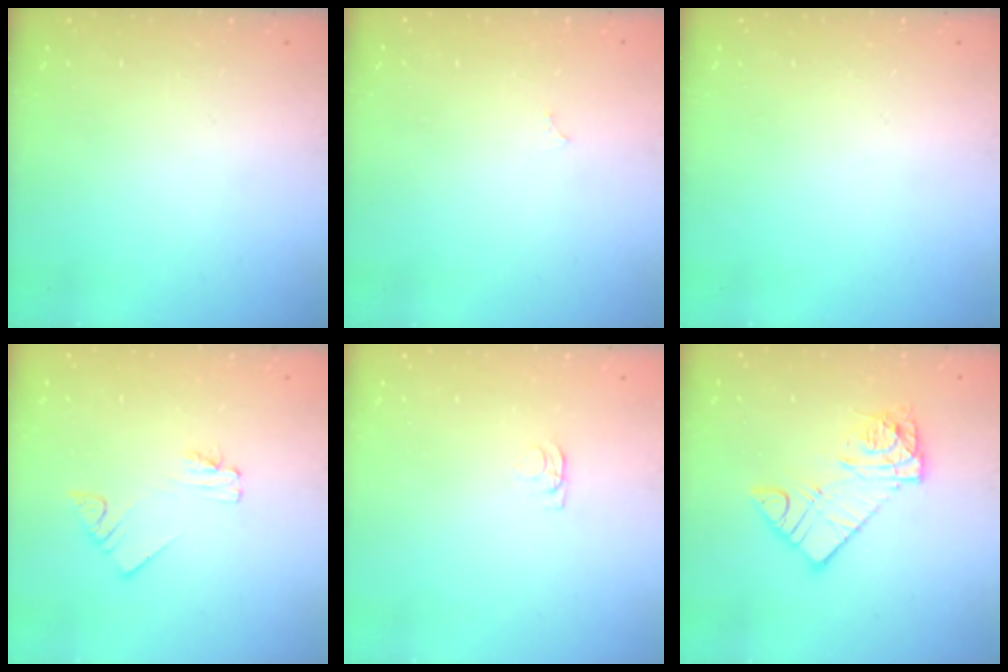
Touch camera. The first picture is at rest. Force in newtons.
{"total": 1.8, "press": 1.8, "slide": 0.3}
{"total": 0.0}
{"total": 2.0, "press": 2.0, "slide": 0.3}
{"total": 1.2, "press": 1.1, "slide": 0.3}
{"total": 11.0, "press": 10.9, "slide": 1.0}